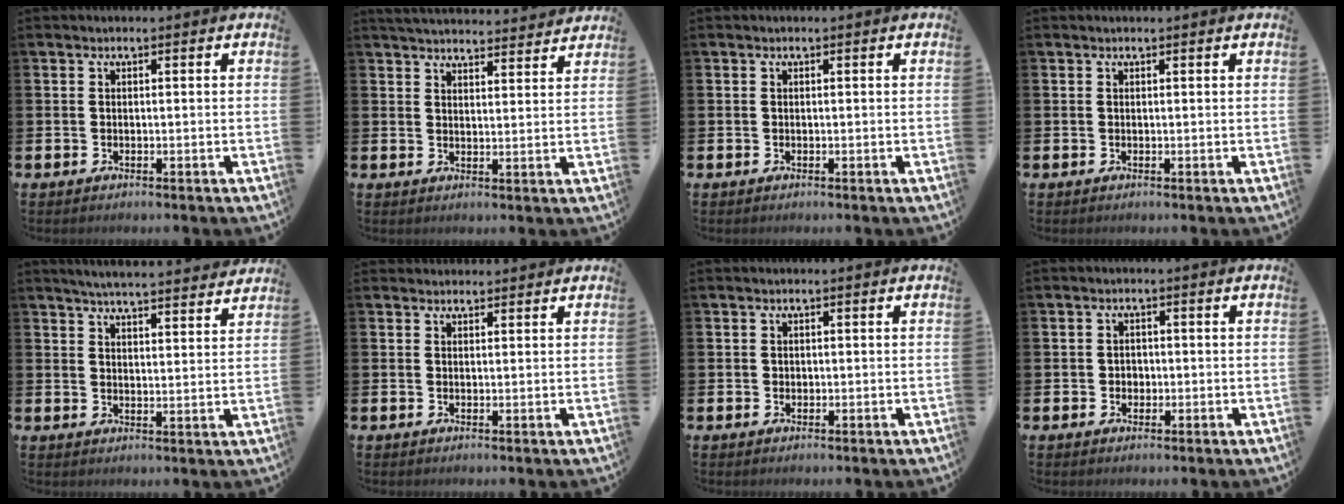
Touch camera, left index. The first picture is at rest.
{"total": 4.4, "force": [4.3, 0.4, 0.3], "torque": [-0.016, -0.027, 0.078]}
{"total": 0.0}
{"total": 0.0}
{"total": 5.2, "force": [5.1, 0.0, 0.9], "torque": [-0.028, -0.032, 0.090]}
{"total": 1.6, "force": [1.6, 0.4, -0.1], "torque": [0.010, -0.005, 0.027]}
{"total": 0.6, "force": [0.3, 0.5, 0.1], "torque": [0.008, 0.001, 0.003]}
{"total": 1.5, "force": [0.0, 1.4, 0.5], "torque": [-0.002, 0.004, -0.004]}